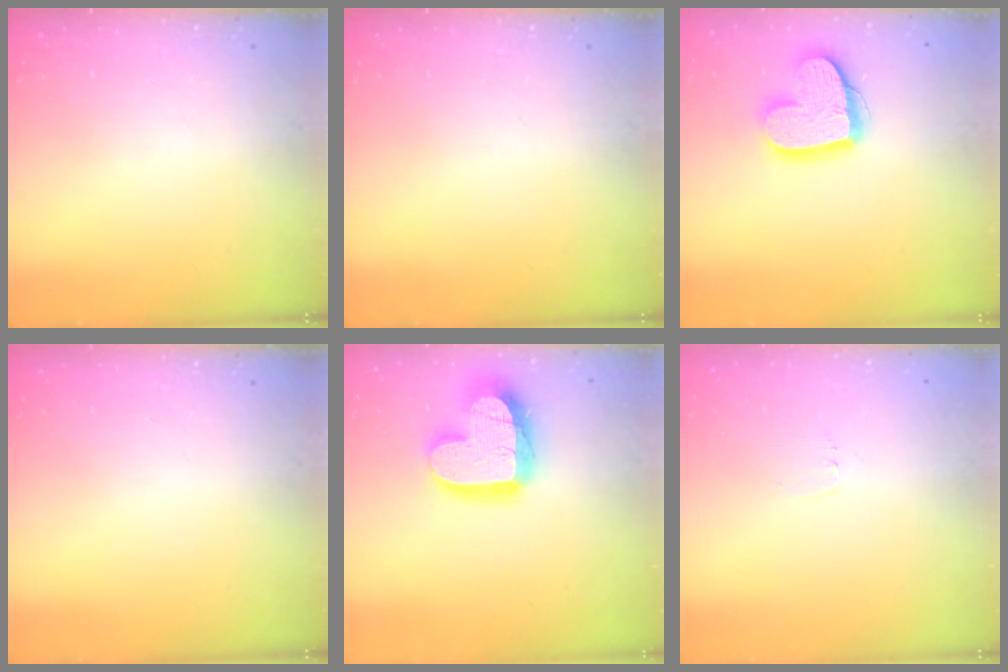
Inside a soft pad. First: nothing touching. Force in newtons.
{"total": 0.0}
{"total": 16.1, "press": 16.1, "slide": 1.3}
{"total": 0.0}
{"total": 18.1, "press": 18.0, "slide": 1.5}
{"total": 2.6, "press": 2.6, "slide": 0.1}